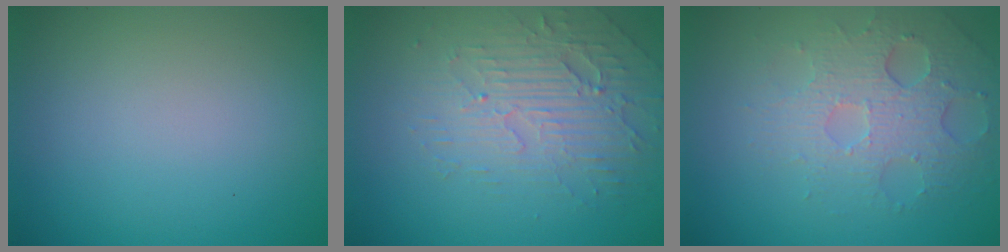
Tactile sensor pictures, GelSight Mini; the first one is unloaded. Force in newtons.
{"total": 3.8, "press": 3.4, "slide": 1.8}
{"total": 4.0, "press": 3.6, "slide": 1.7}